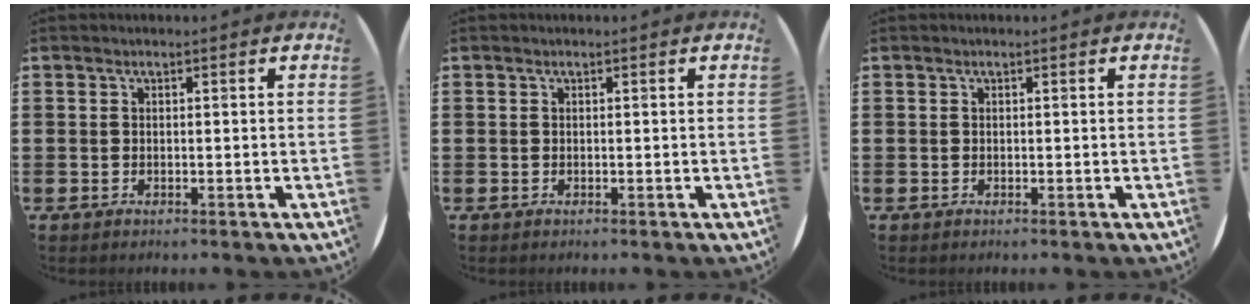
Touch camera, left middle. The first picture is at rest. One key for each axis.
{"total": 0.0}
{"total": 0.0}